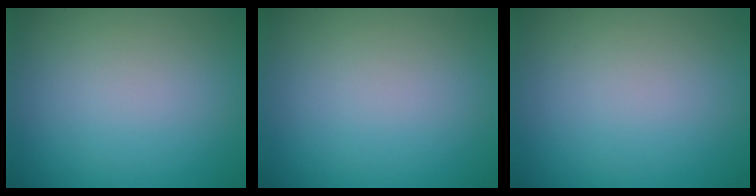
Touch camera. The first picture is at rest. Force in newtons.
{"total": 0.0}
{"total": 0.0}